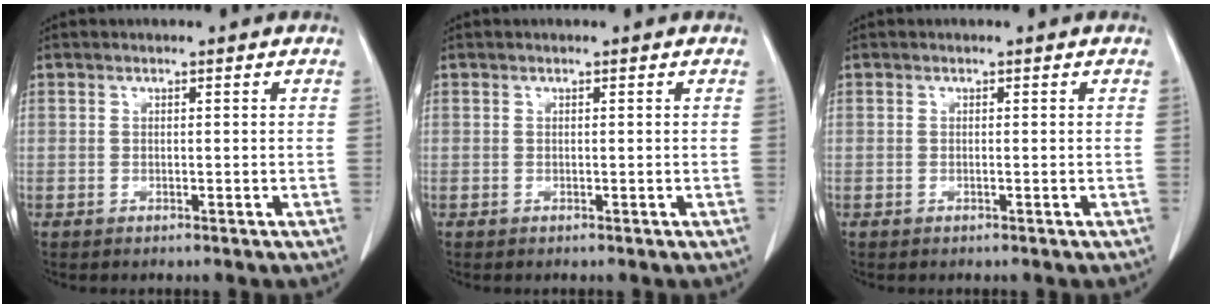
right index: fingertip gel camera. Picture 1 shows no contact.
{"total": 0.0}
{"total": 0.0}